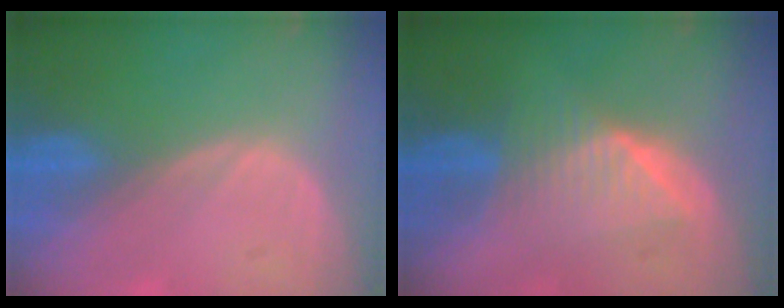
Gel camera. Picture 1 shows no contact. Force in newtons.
{"total": 6.5, "press": 6.5, "slide": 0.6}